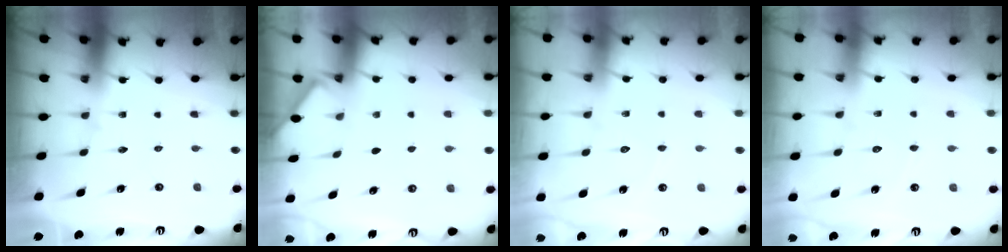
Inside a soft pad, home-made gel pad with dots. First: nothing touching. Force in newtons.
{"total": 2.0, "press": 2.0, "slide": 0.3}
{"total": 4.5, "press": 4.4, "slide": 0.5}
{"total": 4.6, "press": 4.6, "slide": 0.6}